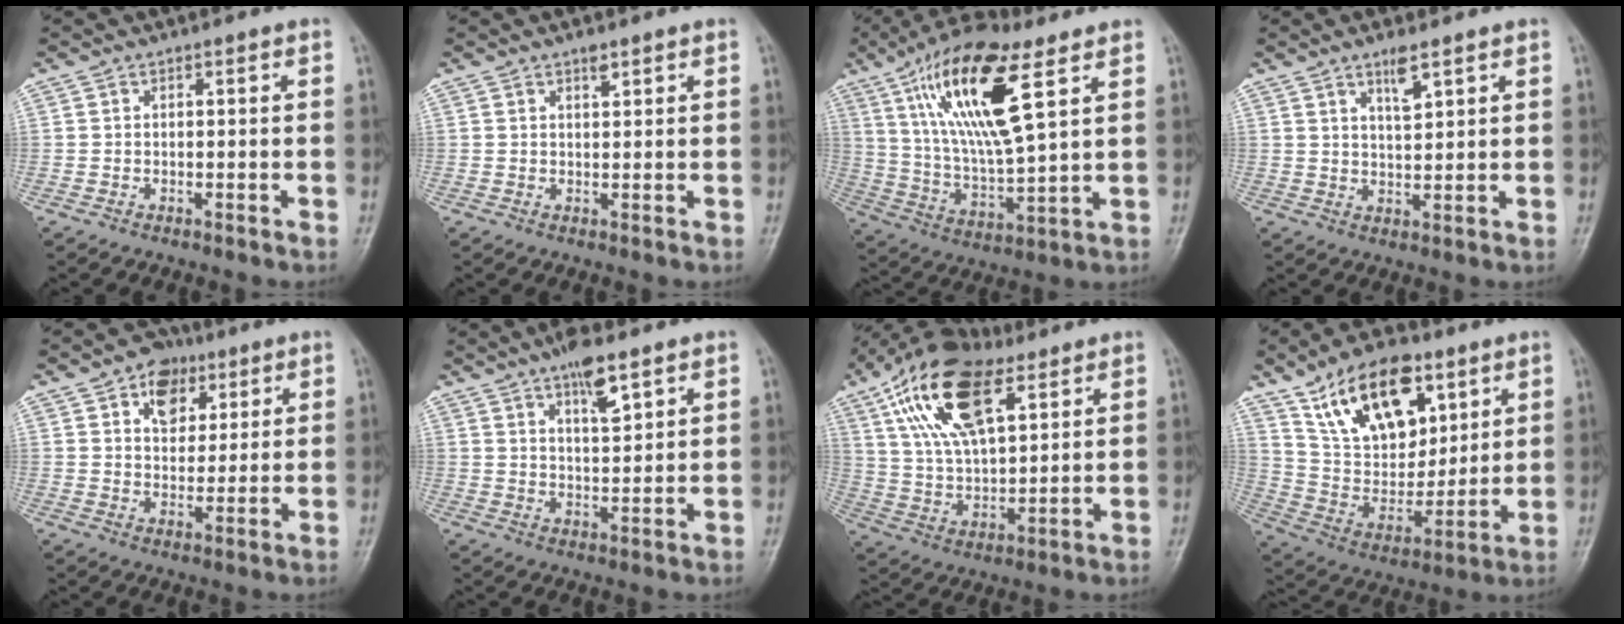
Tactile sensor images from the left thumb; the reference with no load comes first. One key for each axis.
{"total": 1.6, "fx": 1.1, "fy": 0.6, "fz": 0.9, "tx": -0.009, "ty": -0.006, "tz": 0.018}
{"total": 19.7, "fx": 8.8, "fy": 5.6, "fz": 16.8, "tx": -0.313, "ty": -0.024, "tz": 0.161}
{"total": 4.2, "fx": 2.7, "fy": 1.0, "fz": 3.1, "tx": -0.052, "ty": -0.017, "tz": 0.050}
{"total": 7.9, "fx": 3.7, "fy": 5.7, "fz": 4.0, "tx": -0.029, "ty": -0.011, "tz": 0.056}
{"total": 7.3, "fx": 4.5, "fy": 2.2, "fz": 5.3, "tx": -0.078, "ty": -0.024, "tz": 0.073}
{"total": 19.5, "fx": 9.5, "fy": 9.0, "fz": 14.4, "tx": -0.247, "ty": -0.015, "tz": 0.172}
{"total": 20.3, "fx": 10.7, "fy": 11.4, "fz": 13.0, "tx": -0.168, "ty": -0.043, "tz": 0.198}